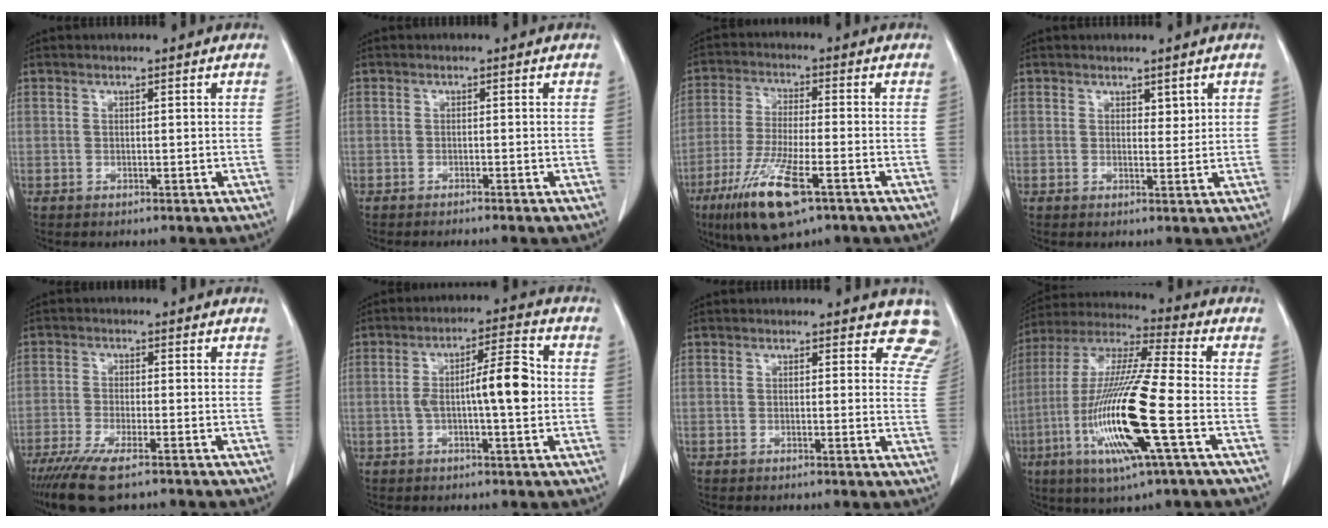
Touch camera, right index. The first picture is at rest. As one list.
[{"total": 2.1, "force": [-1.8, -0.5, 1.0], "torque": [-0.008, 0.004, -0.024]}, {"total": 12.5, "force": [-6.7, 2.1, 10.3], "torque": [-0.210, -0.030, -0.118]}, {"total": 1.5, "force": [1.0, 0.8, 0.8], "torque": [-0.005, -0.007, 0.015]}, {"total": 8.5, "force": [-6.1, 1.2, 5.8], "torque": [-0.103, -0.021, -0.101]}, {"total": 8.7, "force": [-0.3, 1.4, 8.6], "torque": [-0.142, 0.017, -0.010]}, {"total": 6.2, "force": [5.5, 2.9, 0.2], "torque": [0.045, -0.015, 0.019]}, {"total": 19.1, "force": [-5.6, 0.9, 18.2], "torque": [-0.382, -0.022, -0.110]}]